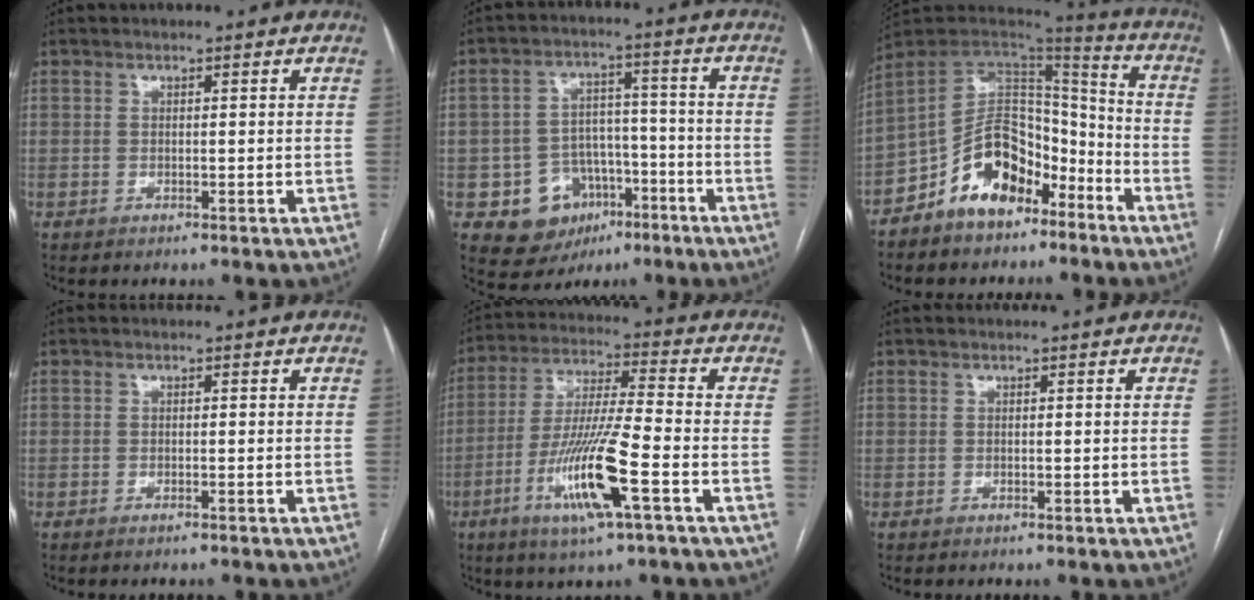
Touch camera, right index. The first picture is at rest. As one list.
[{"total": 10.0, "force": [-4.4, 8.4, 3.2], "torque": [-0.046, 0.031, -0.057]}, {"total": 13.6, "force": [-8.0, 8.0, 7.7], "torque": [-0.144, 0.032, -0.141]}, {"total": 0.5, "force": [-0.4, -0.1, 0.3], "torque": [-0.009, -0.001, -0.007]}, {"total": 13.7, "force": [-5.3, 0.4, 12.6], "torque": [-0.253, -0.018, -0.099]}, {"total": 0.0}]